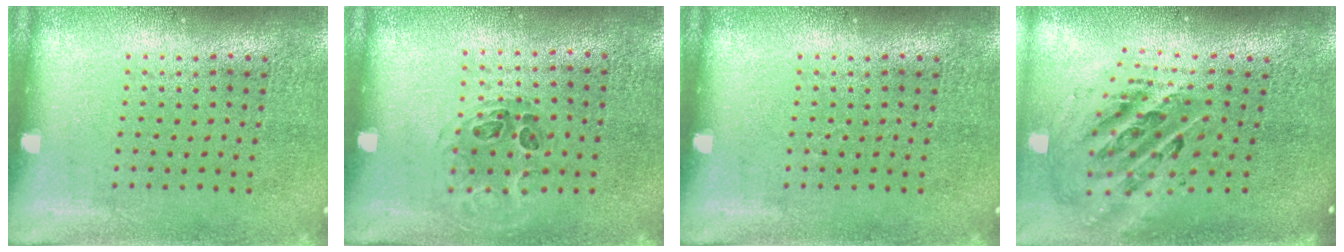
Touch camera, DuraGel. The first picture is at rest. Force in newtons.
{"total": 1.0, "press": 0.7, "slide": 0.7}
{"total": 0.0}
{"total": 1.9, "press": 1.4, "slide": 1.3}